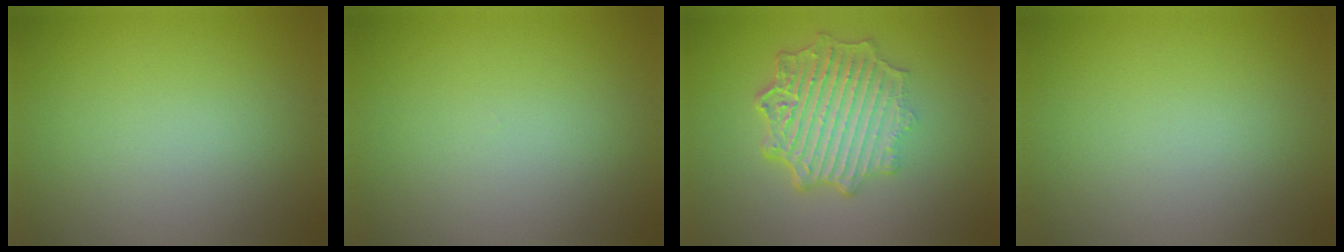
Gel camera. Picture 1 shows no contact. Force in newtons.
{"total": 0.0}
{"total": 6.9, "press": 5.3, "slide": 4.4}
{"total": 0.0}